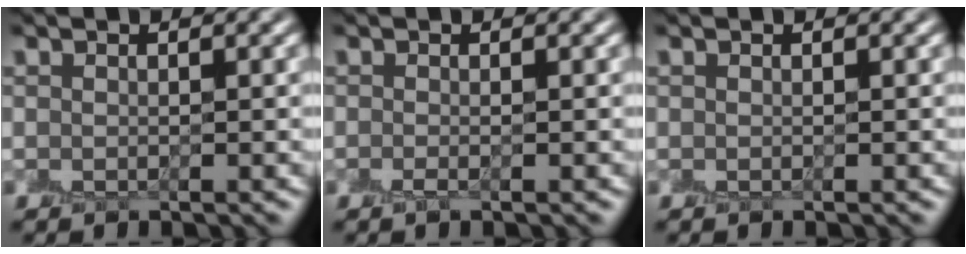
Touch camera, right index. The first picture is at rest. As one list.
[{"total": 0.6, "force": [-0.3, 0.2, 0.5], "torque": [-0.006, 0.000, -0.008]}, {"total": 0.0}]